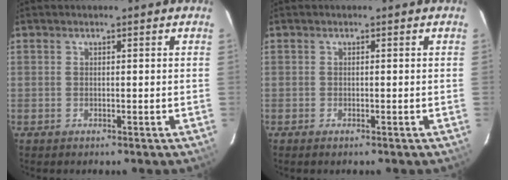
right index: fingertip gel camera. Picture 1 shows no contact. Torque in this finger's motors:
{"motor_torque": [-0.15, -0.06, 0.05, 0.01]}